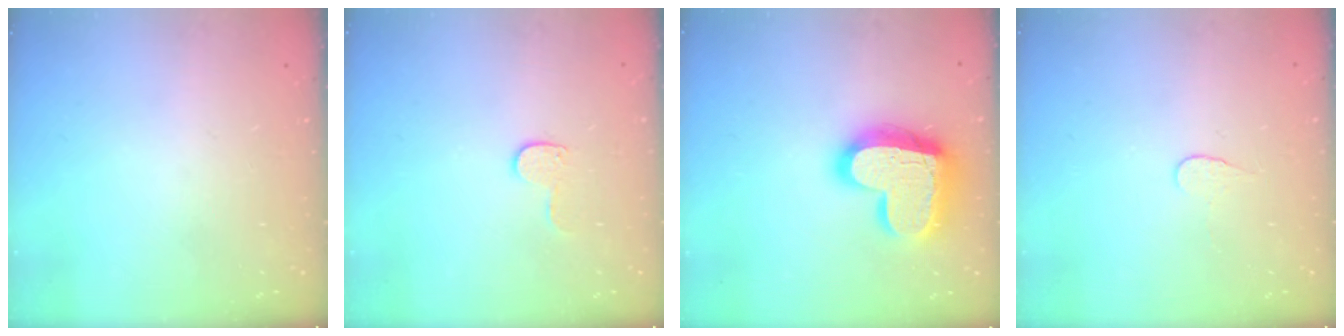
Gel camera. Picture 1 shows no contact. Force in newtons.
{"total": 6.9, "press": 6.9, "slide": 0.5}
{"total": 20.2, "press": 20.1, "slide": 1.7}
{"total": 3.9, "press": 3.9, "slide": 0.4}